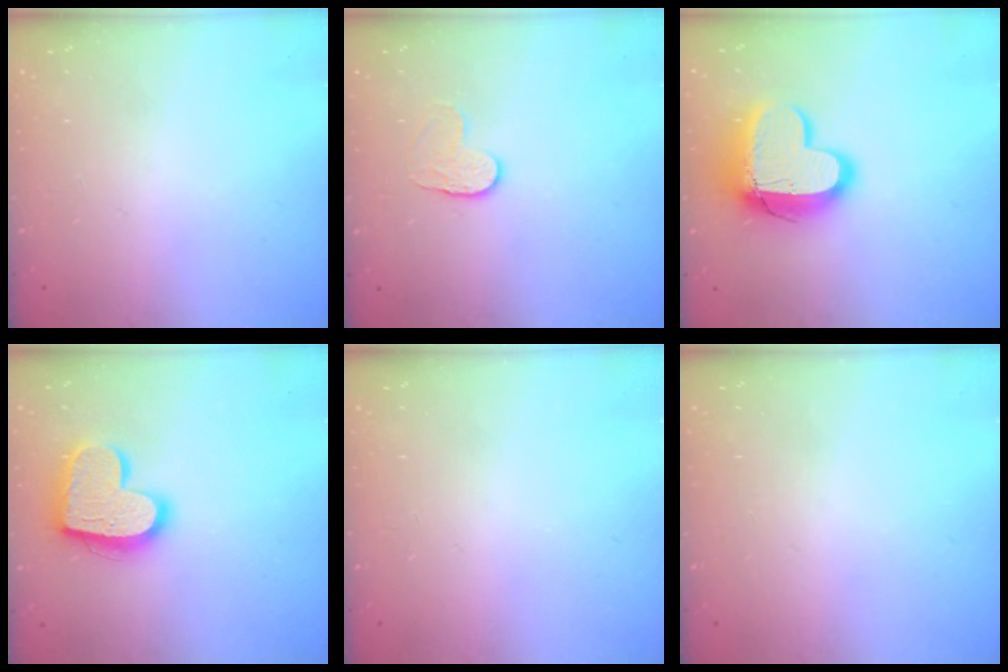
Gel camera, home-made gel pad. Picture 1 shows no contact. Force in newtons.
{"total": 5.0, "press": 4.9, "slide": 0.5}
{"total": 15.2, "press": 15.2, "slide": 1.4}
{"total": 16.7, "press": 16.7, "slide": 1.1}
{"total": 0.0}
{"total": 0.0}